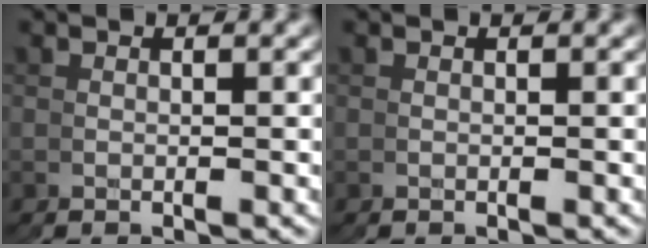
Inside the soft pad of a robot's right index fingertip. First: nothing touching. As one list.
[{"total": 0.0}]